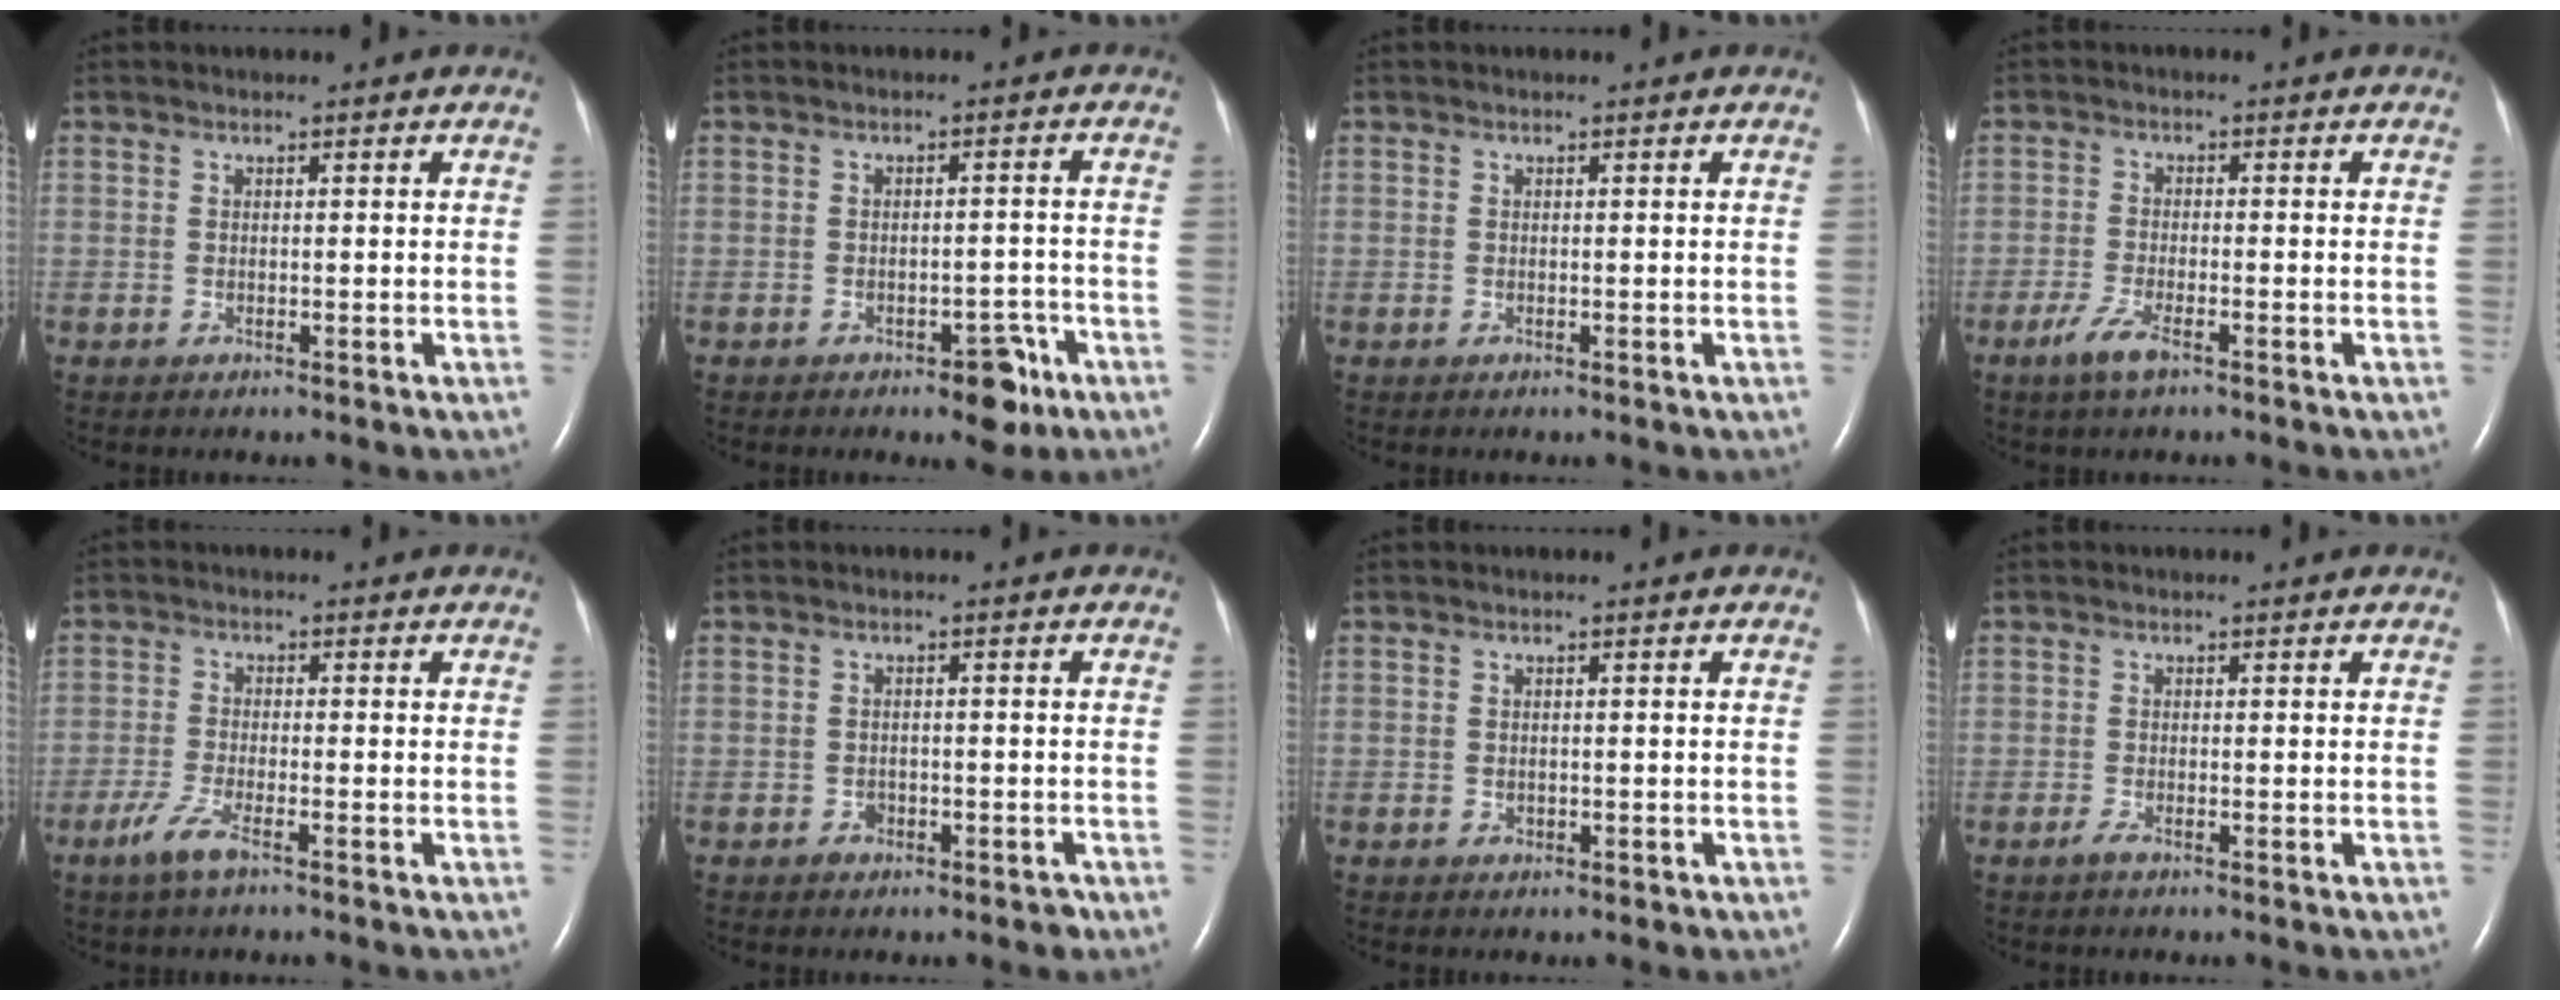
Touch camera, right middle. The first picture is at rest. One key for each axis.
{"total": 4.5, "fx": -2.8, "fy": 2.0, "fz": 2.8, "tx": -0.024, "ty": 0.007, "tz": -0.032}
{"total": 0.0}
{"total": 3.7, "fx": -2.4, "fy": 0.6, "fz": 2.8, "tx": -0.064, "ty": -0.006, "tz": -0.048}
{"total": 3.6, "fx": -2.4, "fy": 0.3, "fz": 2.7, "tx": -0.063, "ty": -0.007, "tz": -0.053}
{"total": 1.9, "fx": -1.2, "fy": 1.3, "fz": 0.6, "tx": -0.006, "ty": 0.005, "tz": -0.015}
{"total": 0.7, "fx": -0.3, "fy": 0.5, "fz": 0.3, "tx": -0.006, "ty": 0.001, "tz": -0.002}
{"total": 0.7, "fx": -0.5, "fy": -0.1, "fz": 0.5, "tx": -0.011, "ty": -0.002, "tz": -0.013}